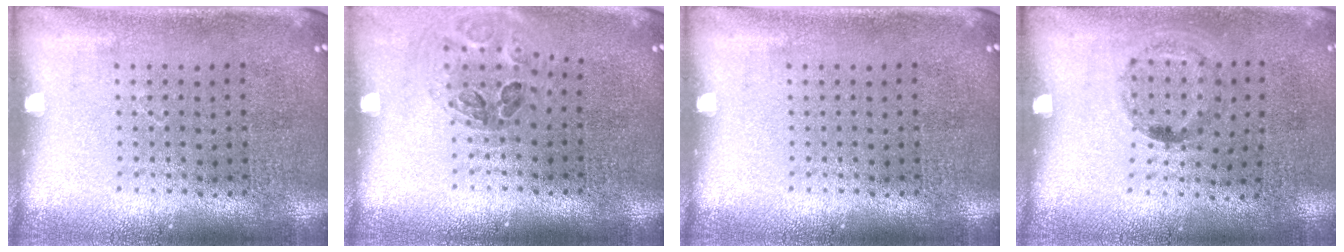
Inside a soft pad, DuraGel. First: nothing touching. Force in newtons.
{"total": 0.9, "press": 0.9, "slide": 0.2}
{"total": 0.0}
{"total": 1.3, "press": 0.7, "slide": 1.1}